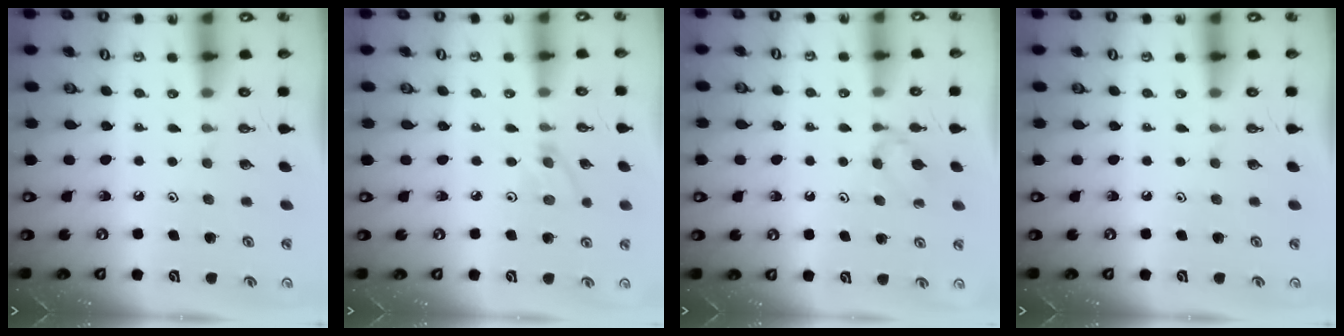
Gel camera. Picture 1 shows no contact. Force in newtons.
{"total": 3.0, "press": 3.0, "slide": 0.4}
{"total": 3.1, "press": 3.0, "slide": 0.7}
{"total": 0.0}